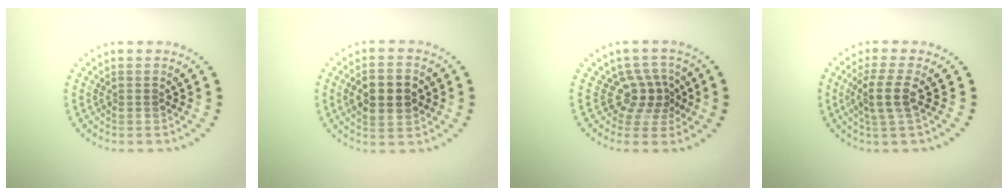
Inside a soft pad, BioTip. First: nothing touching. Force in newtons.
{"total": 4.3, "press": 4.3, "slide": 0.3}
{"total": 2.9, "press": 2.2, "slide": 2.0}
{"total": 2.9, "press": 2.4, "slide": 1.7}